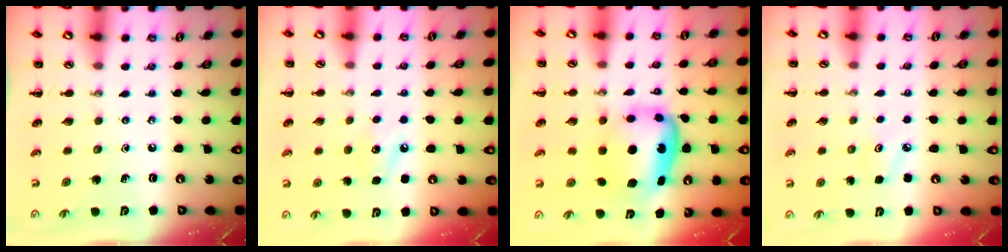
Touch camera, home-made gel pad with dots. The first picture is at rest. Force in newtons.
{"total": 6.9, "press": 6.7, "slide": 1.6}
{"total": 7.4, "press": 7.2, "slide": 1.6}
{"total": 5.4, "press": 5.2, "slide": 1.7}